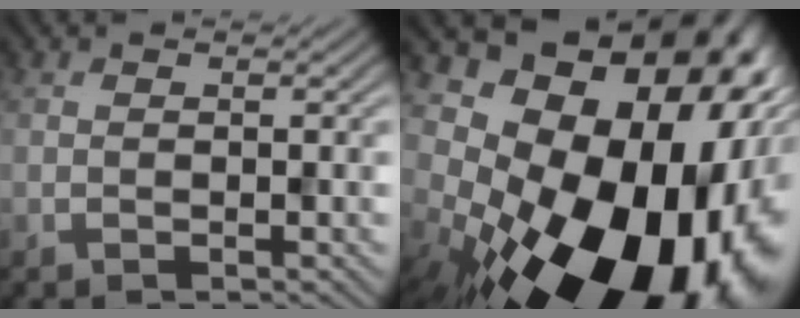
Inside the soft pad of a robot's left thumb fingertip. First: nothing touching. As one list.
[{"total": 22.4, "force": [-2.0, 15.9, 15.6], "torque": [-0.283, -0.048, -0.018]}]